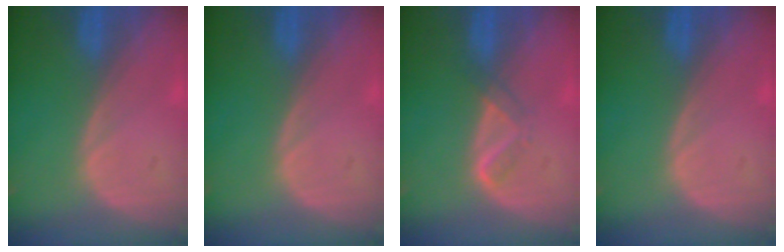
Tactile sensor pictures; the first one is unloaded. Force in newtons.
{"total": 0.0}
{"total": 2.4, "press": 2.4, "slide": 0.7}
{"total": 0.0}